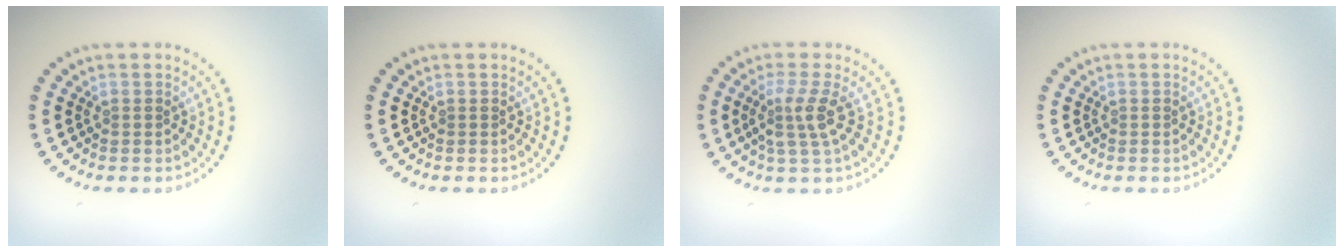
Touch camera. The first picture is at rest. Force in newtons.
{"total": 0.0}
{"total": 2.8, "press": 2.1, "slide": 1.8}
{"total": 0.0}